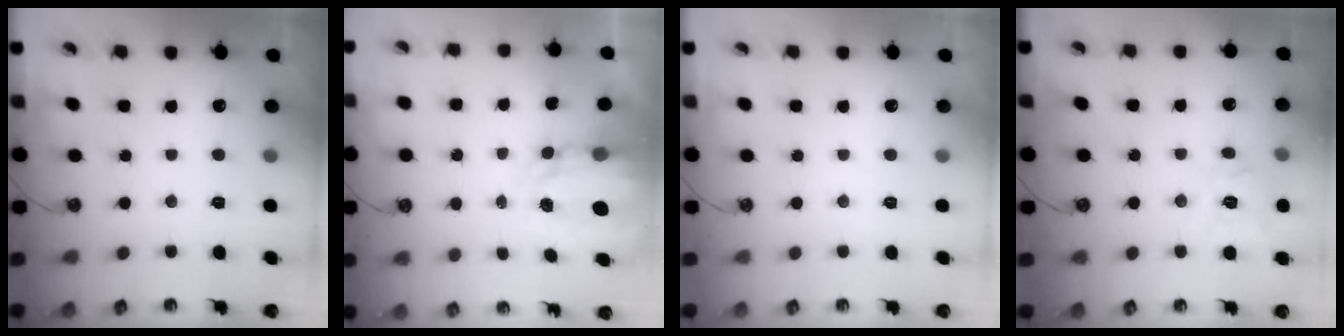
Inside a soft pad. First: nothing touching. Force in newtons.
{"total": 4.0, "press": 3.9, "slide": 0.3}
{"total": 0.0}
{"total": 12.2, "press": 12.1, "slide": 1.3}